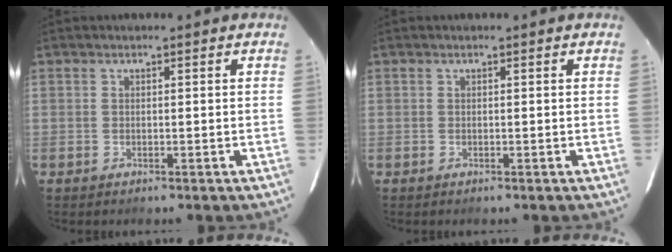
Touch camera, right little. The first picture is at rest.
{"total": 0.0}